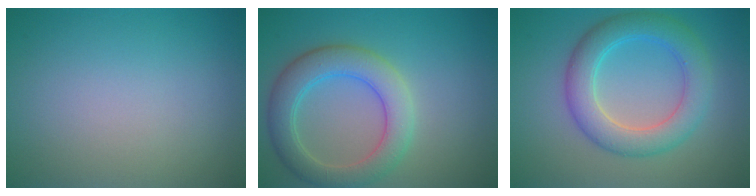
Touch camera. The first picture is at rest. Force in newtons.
{"total": 5.3, "press": 5.3, "slide": 0.5}
{"total": 5.4, "press": 5.4, "slide": 0.1}